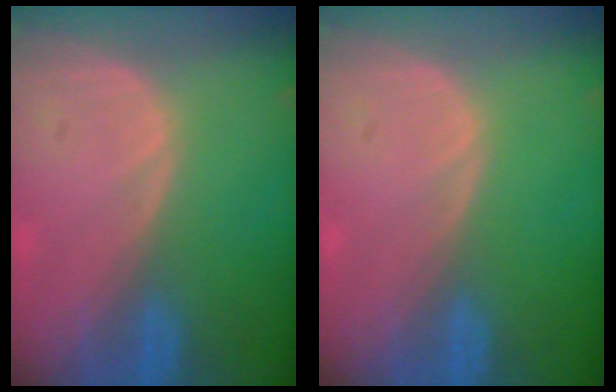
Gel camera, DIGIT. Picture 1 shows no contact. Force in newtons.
{"total": 0.0}